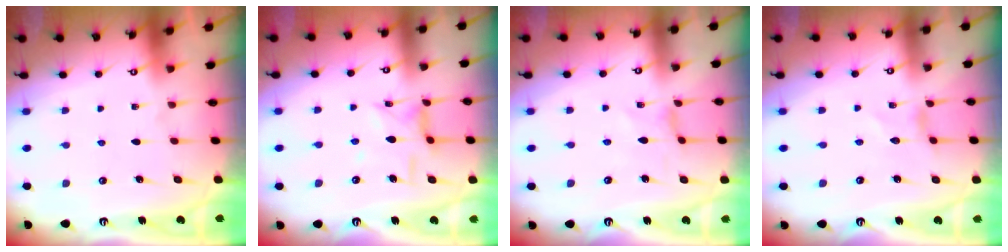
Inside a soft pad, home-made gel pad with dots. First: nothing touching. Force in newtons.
{"total": 6.4, "press": 6.3, "slide": 0.5}
{"total": 0.0}
{"total": 0.0}